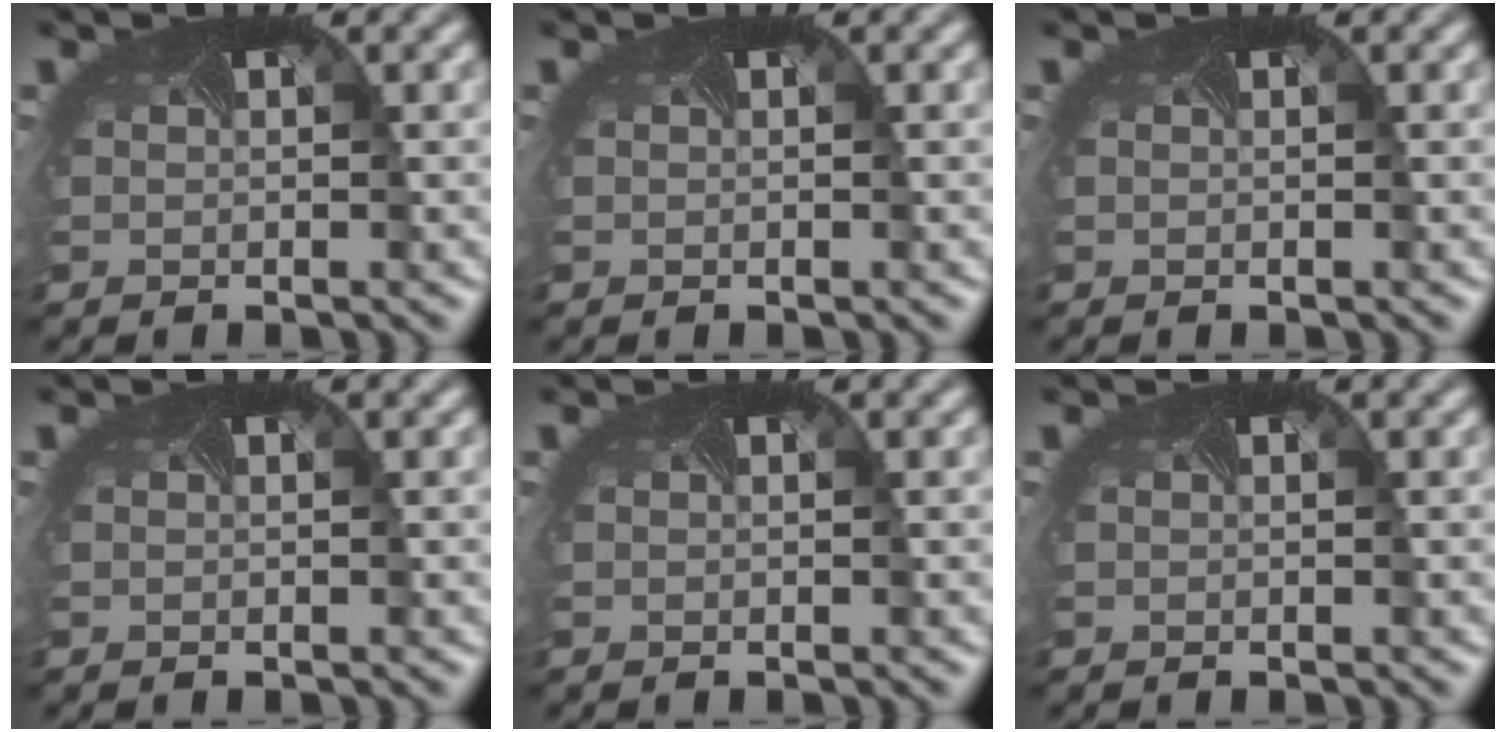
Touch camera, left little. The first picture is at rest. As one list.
[{"total": 0.0}, {"total": 0.0}, {"total": 0.0}, {"total": 0.0}, {"total": 0.0}]